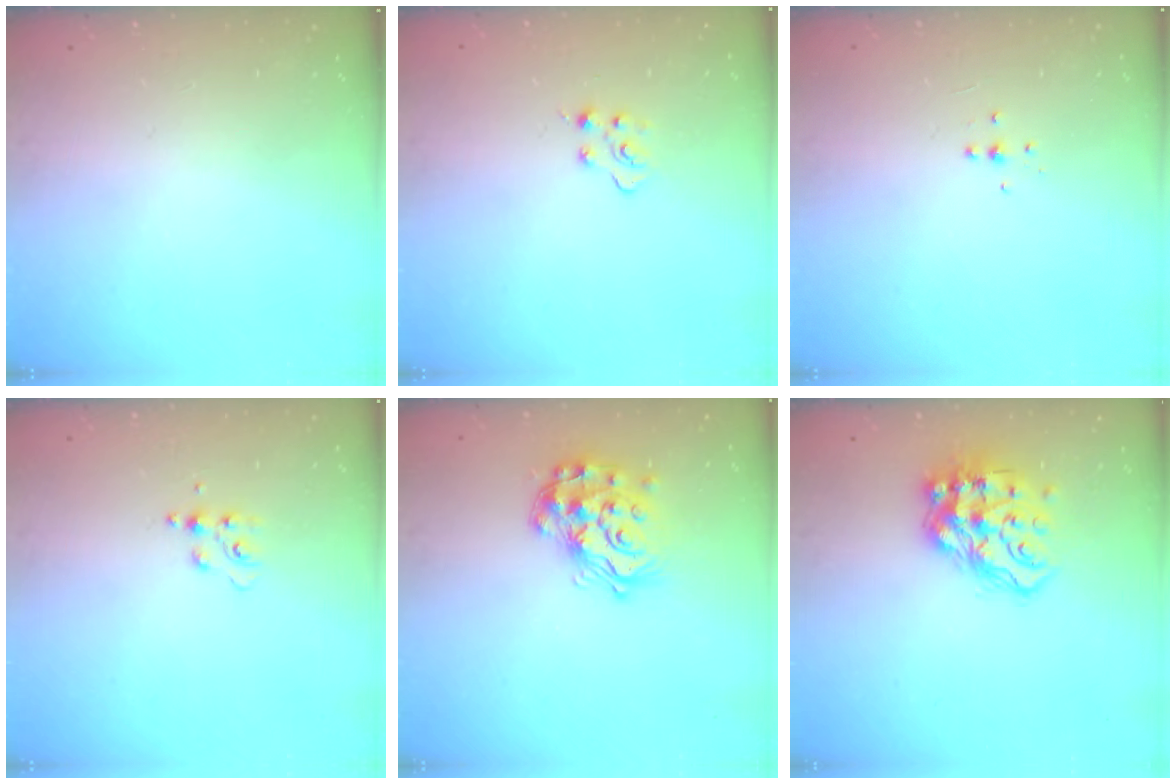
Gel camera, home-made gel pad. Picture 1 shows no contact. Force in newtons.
{"total": 2.9, "press": 2.9, "slide": 0.3}
{"total": 3.2, "press": 3.2, "slide": 0.3}
{"total": 4.9, "press": 4.8, "slide": 0.5}
{"total": 17.6, "press": 17.6, "slide": 1.2}
{"total": 14.9, "press": 14.8, "slide": 1.7}